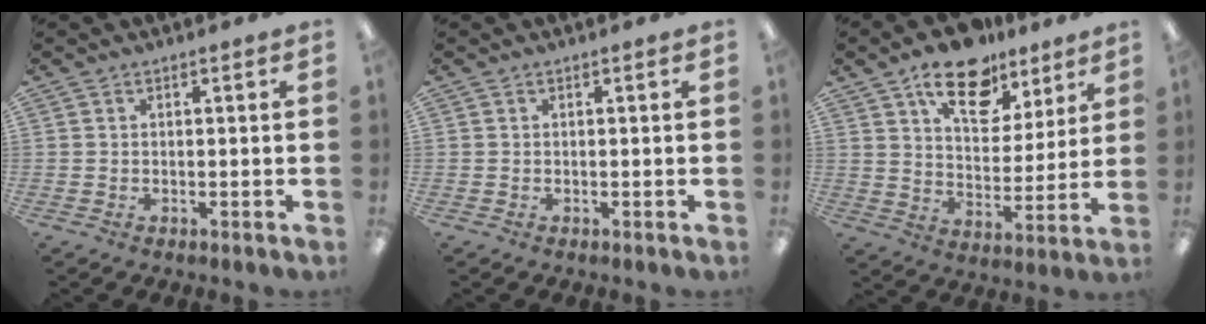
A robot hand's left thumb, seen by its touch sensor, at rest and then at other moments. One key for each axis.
{"total": 0.0}
{"total": 15.7, "fx": 10.5, "fy": 8.4, "fz": 8.0, "tx": -0.119, "ty": -0.051, "tz": 0.183}